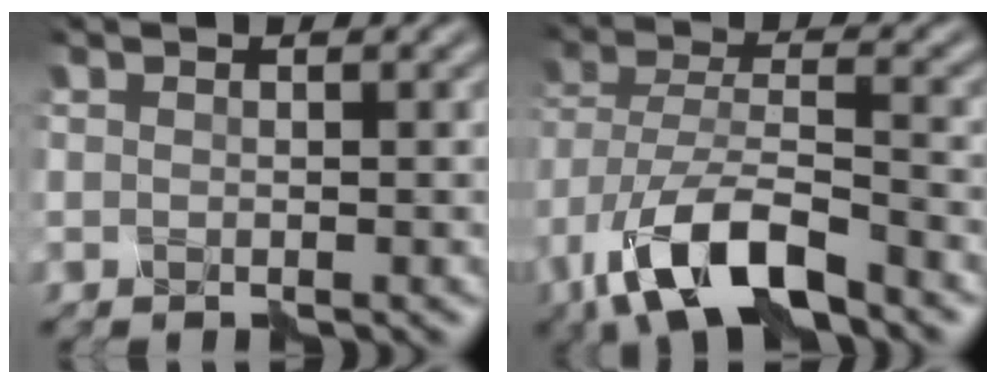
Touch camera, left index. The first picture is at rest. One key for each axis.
{"total": 9.6, "fx": -5.9, "fy": 3.5, "fz": 6.6, "tx": -0.132, "ty": 0.000, "tz": -0.110}